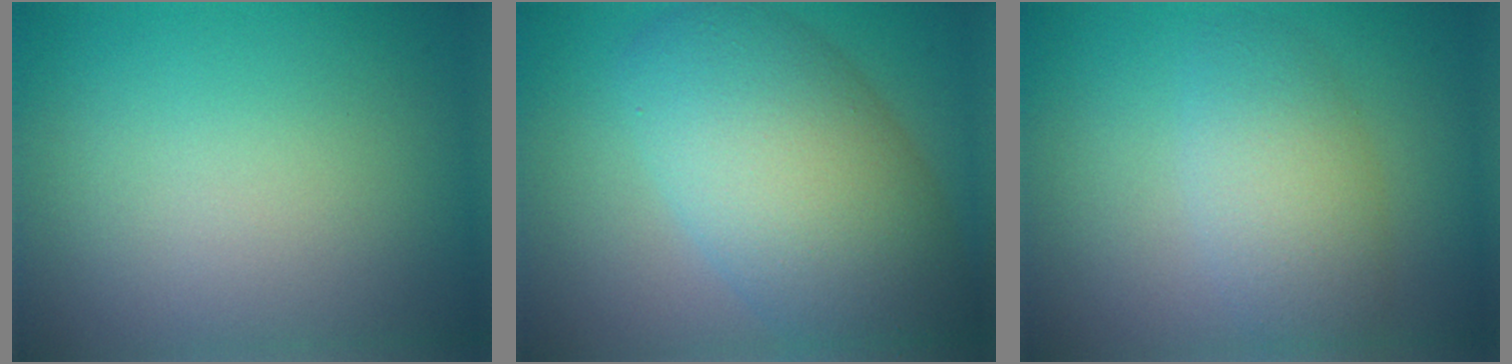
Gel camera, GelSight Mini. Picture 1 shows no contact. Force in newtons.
{"total": 10.2, "press": 10.2, "slide": 0.3}
{"total": 4.0, "press": 4.0, "slide": 0.2}